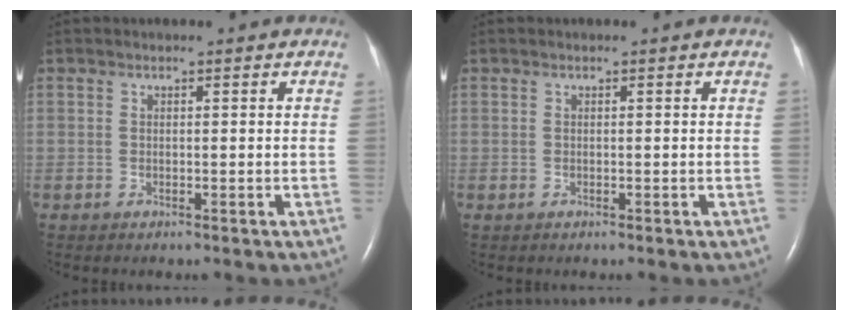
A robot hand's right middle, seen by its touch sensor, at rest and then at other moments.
{"total": 0.0}